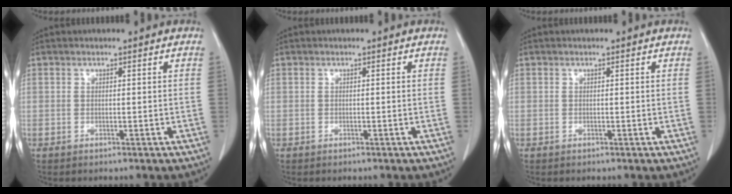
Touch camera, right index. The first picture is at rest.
{"total": 0.0}
{"total": 0.0}